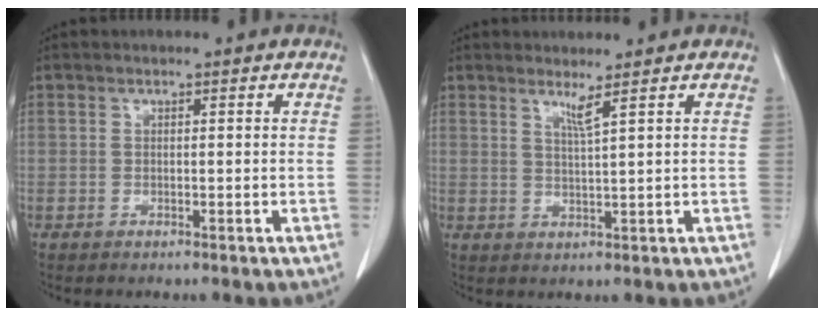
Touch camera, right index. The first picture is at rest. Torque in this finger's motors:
{"motor_torque": [0.07, 0.07, 0.04, 0.03]}